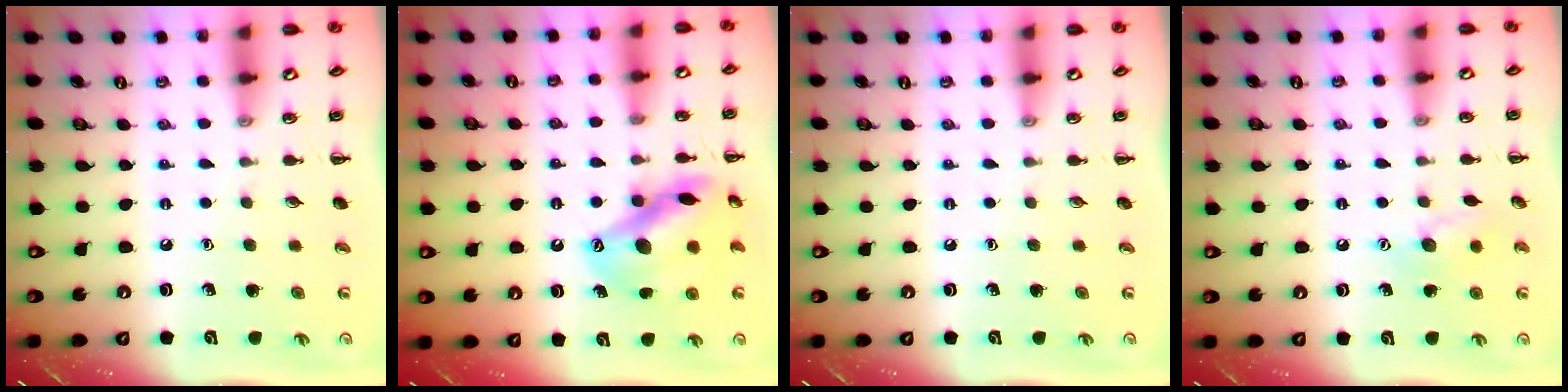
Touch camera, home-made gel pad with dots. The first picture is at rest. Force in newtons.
{"total": 15.8, "press": 15.5, "slide": 2.9}
{"total": 0.0}
{"total": 8.5, "press": 8.4, "slide": 1.1}